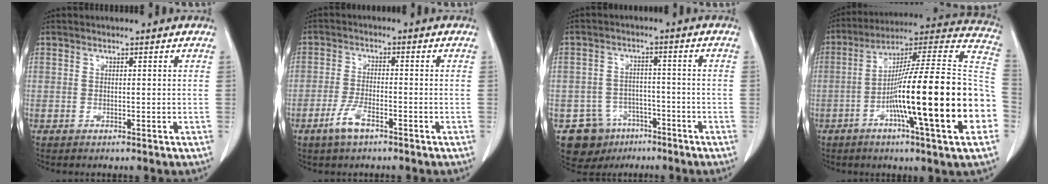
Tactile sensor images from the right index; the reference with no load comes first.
{"total": 4.3, "force": [-2.8, 1.1, 3.2], "torque": [-0.069, -0.002, -0.053]}
{"total": 8.1, "force": [-4.8, 6.4, 0.9], "torque": [-0.015, 0.018, -0.067]}
{"total": 26.5, "force": [-6.5, 0.8, 25.7], "torque": [-0.325, -0.001, -0.116]}